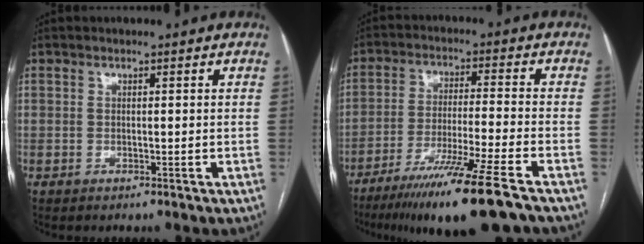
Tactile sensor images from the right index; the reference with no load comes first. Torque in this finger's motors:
{"motor_torque": [1.53, -0.61, 0.75, 0.21]}